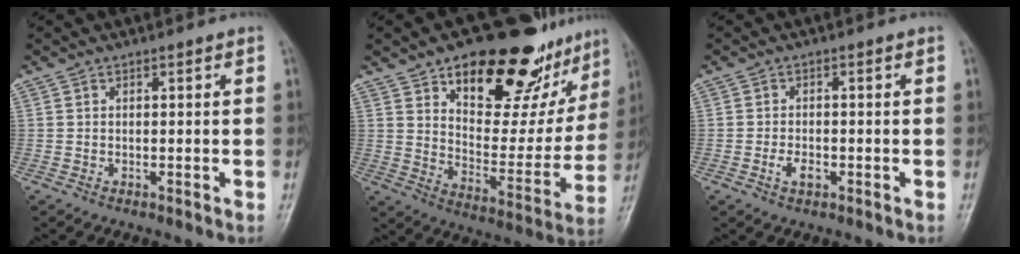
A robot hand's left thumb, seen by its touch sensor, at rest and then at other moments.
{"total": 26.3, "force": [17.2, 11.9, 15.9], "torque": [-0.168, -0.071, 0.256]}
{"total": 2.7, "force": [-1.0, 1.6, 1.9], "torque": [-0.033, 0.004, -0.019]}